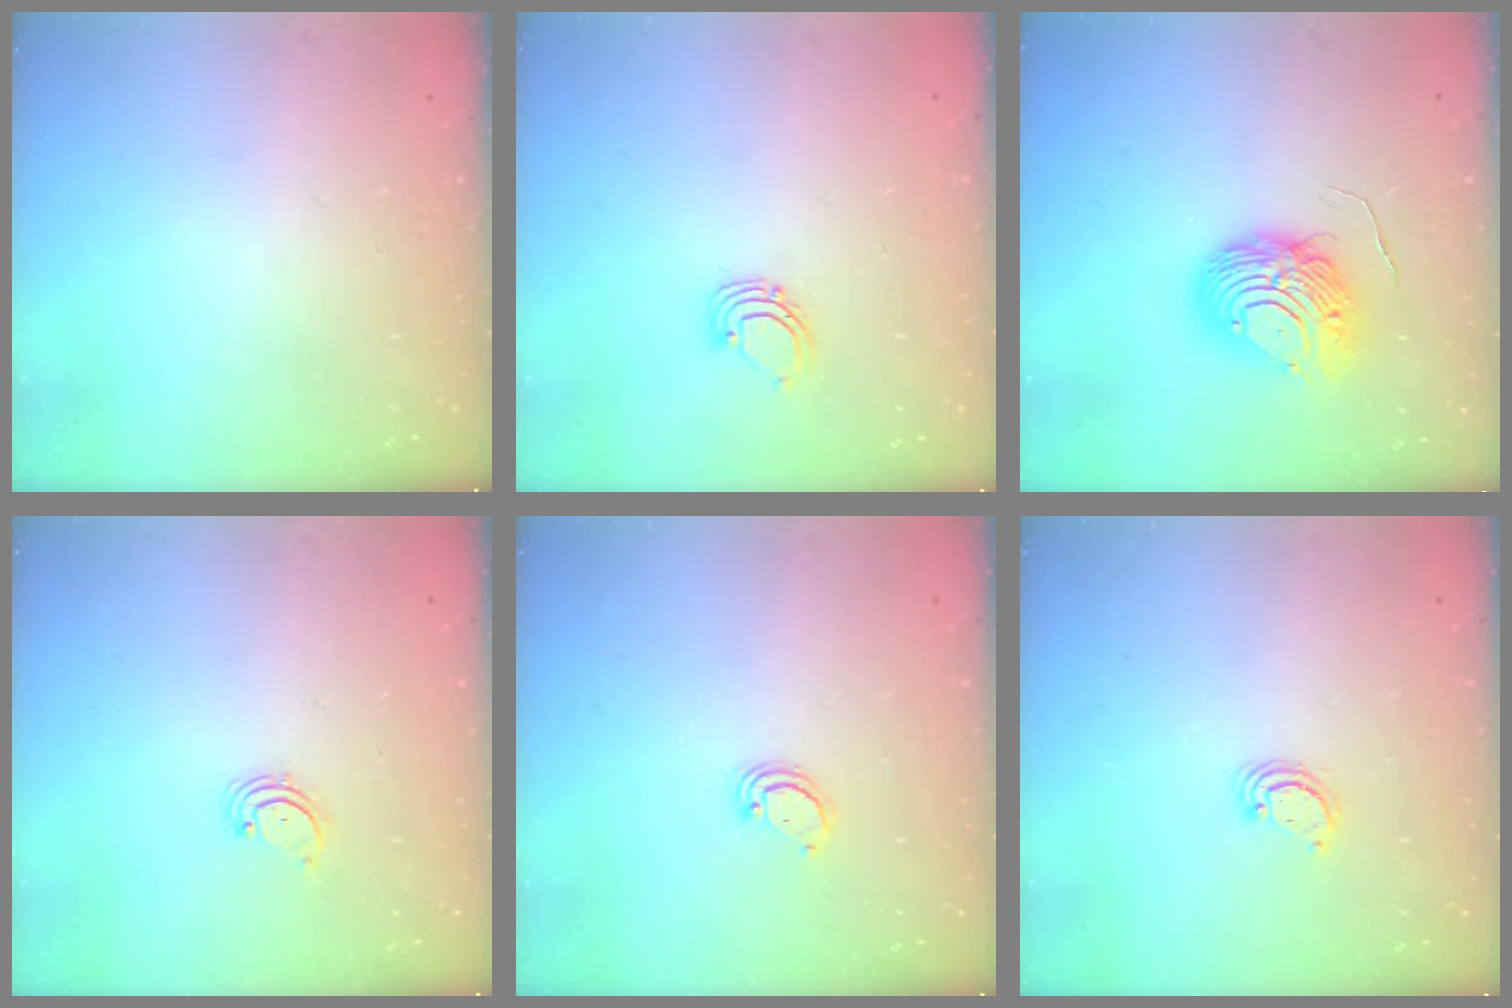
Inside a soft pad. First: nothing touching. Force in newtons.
{"total": 2.6, "press": 2.6, "slide": 0.2}
{"total": 10.2, "press": 10.2, "slide": 1.1}
{"total": 1.7, "press": 1.6, "slide": 0.2}
{"total": 2.8, "press": 2.8, "slide": 0.2}
{"total": 2.6, "press": 2.6, "slide": 0.3}